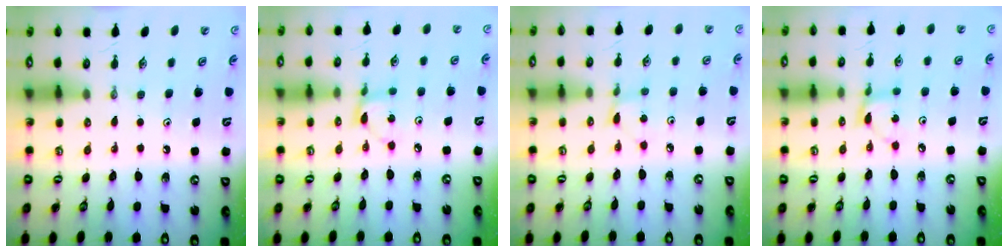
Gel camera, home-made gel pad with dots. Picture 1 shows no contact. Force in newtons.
{"total": 2.9, "press": 2.9, "slide": 0.2}
{"total": 1.3, "press": 1.2, "slide": 0.1}
{"total": 2.7, "press": 2.7, "slide": 0.2}